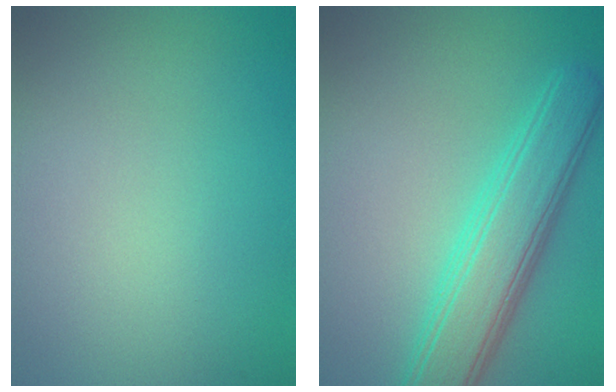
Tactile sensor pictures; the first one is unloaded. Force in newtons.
{"total": 5.8, "press": 5.8, "slide": 0.3}